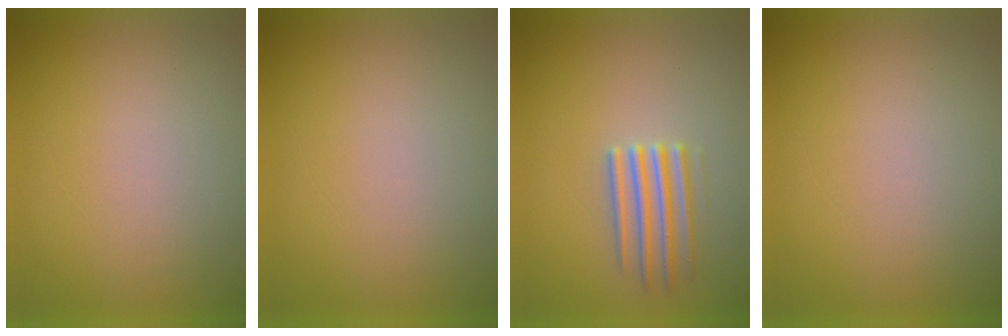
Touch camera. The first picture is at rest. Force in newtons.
{"total": 1.0}
{"total": 2.5}
{"total": 0.0}